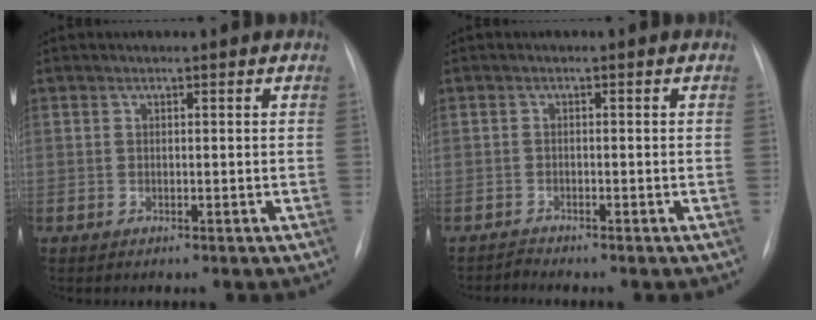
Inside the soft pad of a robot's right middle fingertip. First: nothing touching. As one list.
[{"total": 1.1, "force": [-0.9, -0.3, -0.5], "torque": [0.009, -0.009, -0.016]}]